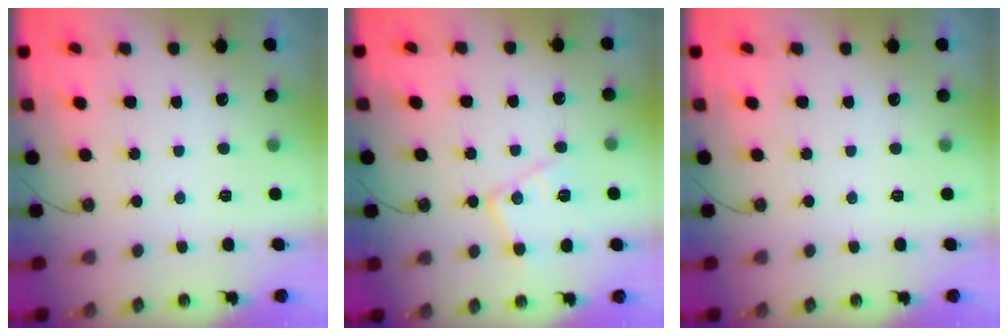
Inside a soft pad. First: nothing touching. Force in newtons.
{"total": 12.9, "press": 12.9, "slide": 0.4}
{"total": 0.0}